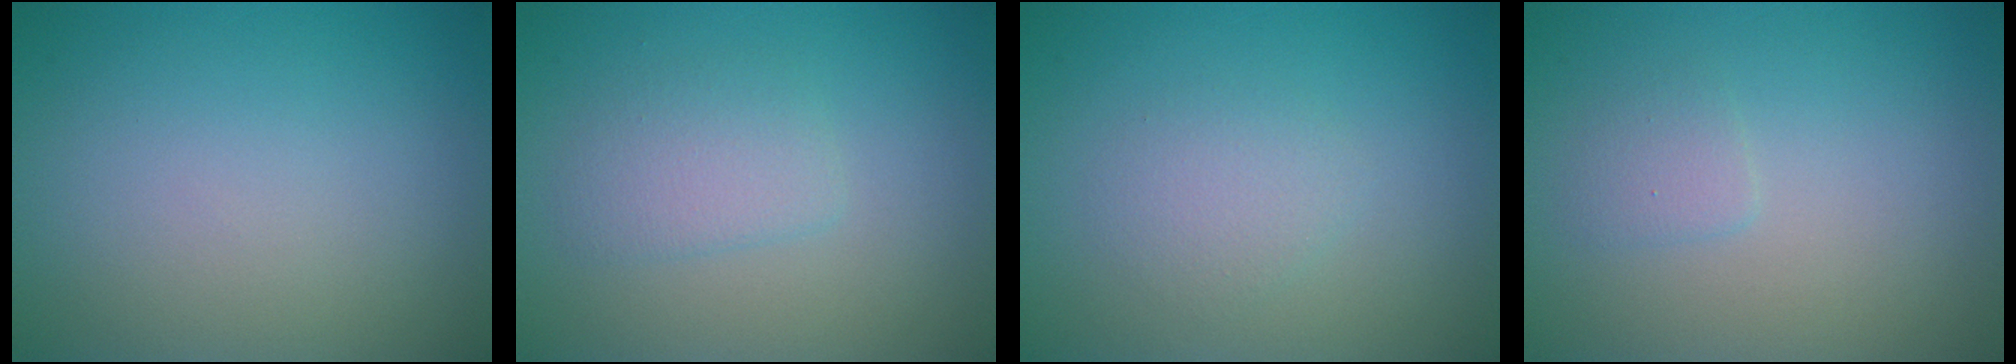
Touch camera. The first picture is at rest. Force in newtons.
{"total": 2.1, "press": 2.1, "slide": 0.1}
{"total": 1.7, "press": 1.7, "slide": 0.0}
{"total": 1.1, "press": 1.1, "slide": 0.1}